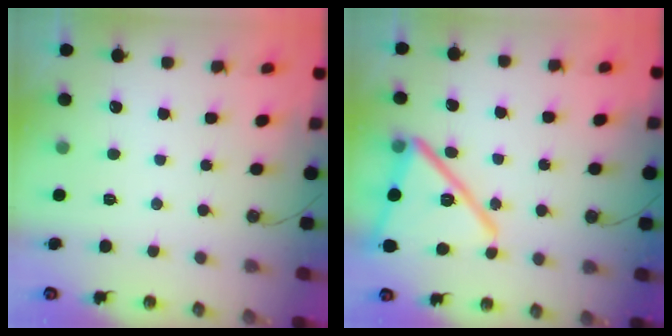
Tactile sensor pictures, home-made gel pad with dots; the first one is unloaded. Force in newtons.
{"total": 20.6, "press": 20.5, "slide": 1.4}